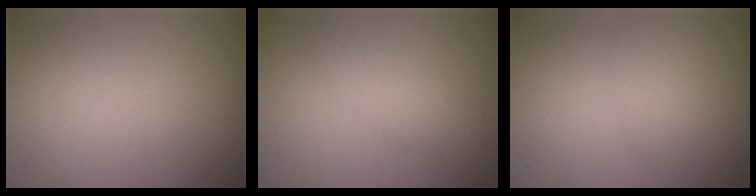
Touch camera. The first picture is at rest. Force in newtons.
{"total": 2.9, "press": 2.9, "slide": 0.1}
{"total": 2.4, "press": 2.4, "slide": 0.1}